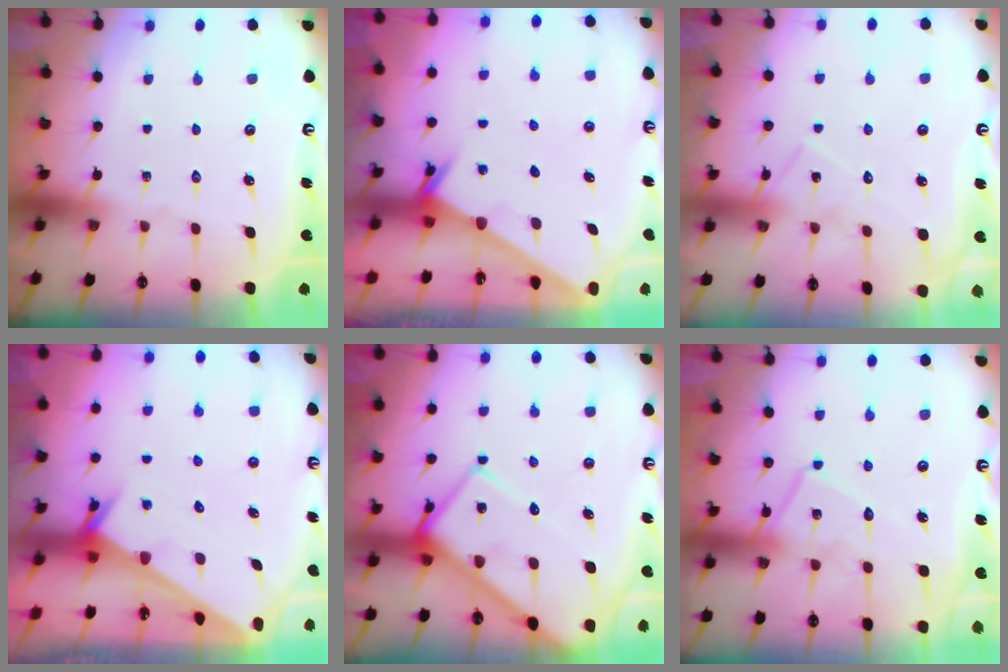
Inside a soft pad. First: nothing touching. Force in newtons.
{"total": 2.6, "press": 2.6, "slide": 0.2}
{"total": 10.1, "press": 10.1, "slide": 0.7}
{"total": 2.3, "press": 2.3, "slide": 0.1}
{"total": 13.8, "press": 13.8, "slide": 1.2}
{"total": 13.1, "press": 13.1, "slide": 1.0}